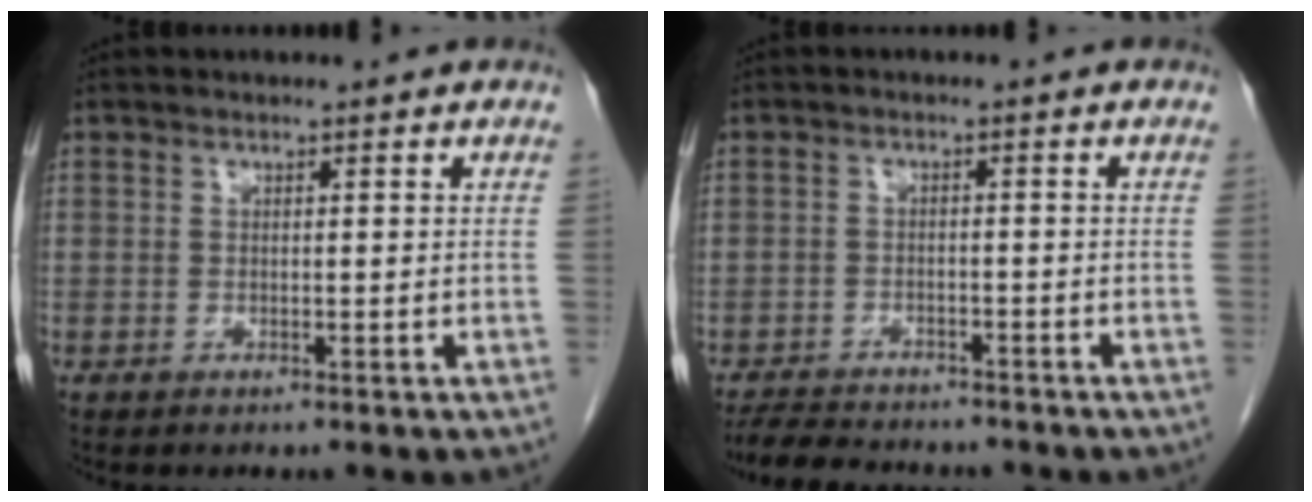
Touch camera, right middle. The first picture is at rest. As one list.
[{"total": 7.7, "force": [-7.0, 2.2, 2.4], "torque": [-0.041, -0.012, -0.108]}]